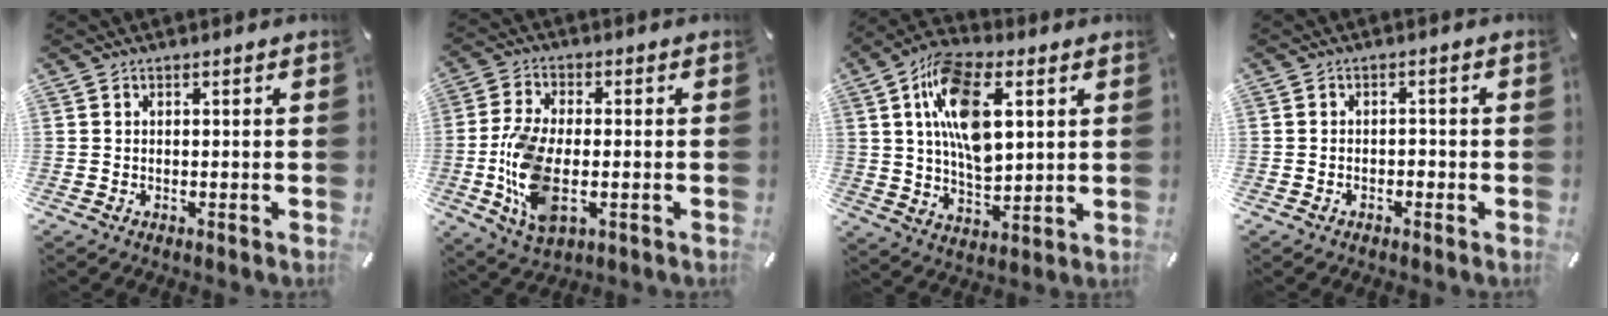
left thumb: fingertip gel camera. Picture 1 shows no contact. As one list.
[{"total": 13.9, "force": [-2.8, 7.5, 11.4], "torque": [-0.258, -0.011, -0.050]}, {"total": 15.8, "force": [5.3, 8.8, 12.0], "torque": [-0.220, -0.001, 0.092]}, {"total": 1.5, "force": [-0.8, 1.0, 0.9], "torque": [-0.019, 0.006, -0.018]}]